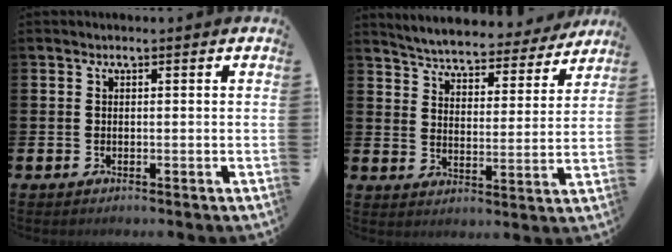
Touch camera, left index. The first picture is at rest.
{"total": 5.1, "force": [4.9, 0.7, 1.0], "torque": [-0.049, -0.040, 0.081]}